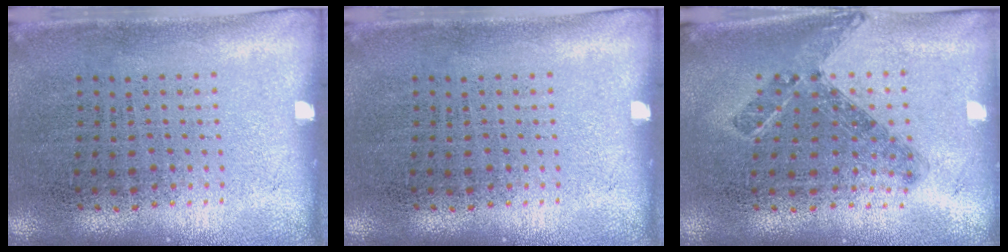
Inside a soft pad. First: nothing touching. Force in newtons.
{"total": 0.0}
{"total": 0.8, "press": 0.7, "slide": 0.4}